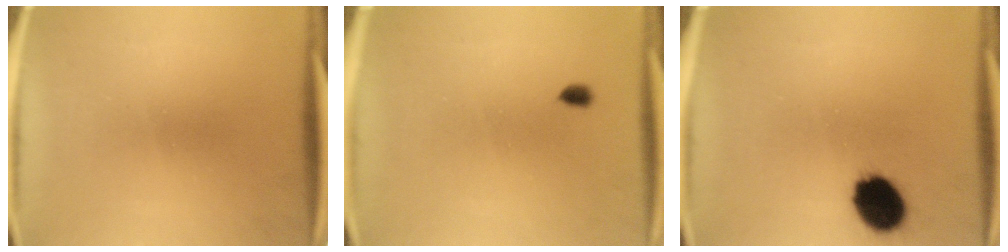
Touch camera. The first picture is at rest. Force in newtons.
{"total": 1.2}
{"total": 11.2}